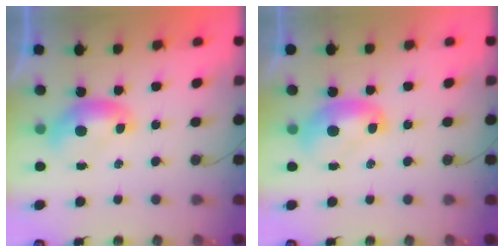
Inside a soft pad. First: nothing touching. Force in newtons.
{"total": 1.9, "press": 1.9, "slide": 0.2}